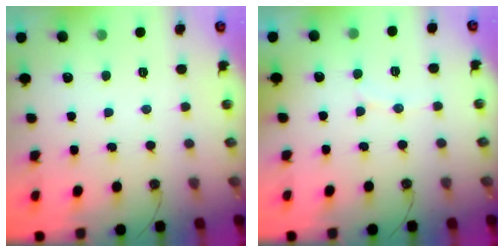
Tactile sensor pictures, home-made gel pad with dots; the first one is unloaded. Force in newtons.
{"total": 4.5, "press": 4.3, "slide": 1.4}